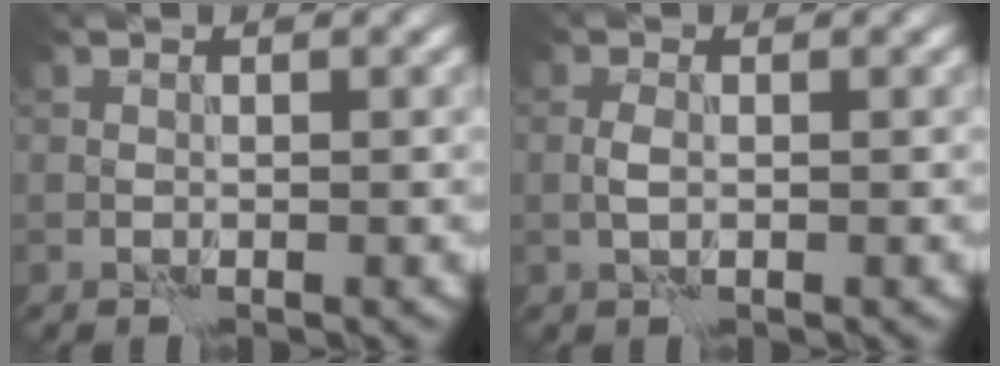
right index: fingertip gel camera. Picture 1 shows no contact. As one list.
[{"total": 0.8, "force": [-0.1, 0.3, 0.7], "torque": [-0.017, 0.000, -0.004]}]